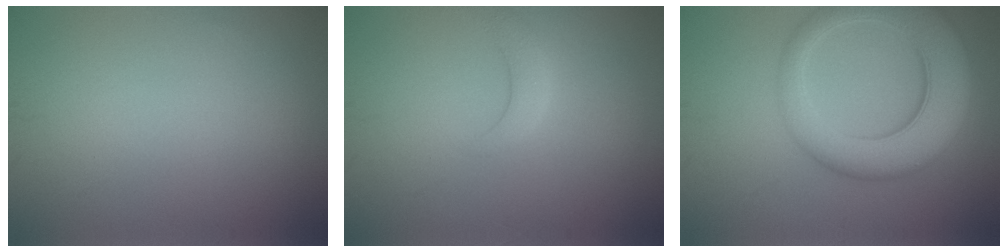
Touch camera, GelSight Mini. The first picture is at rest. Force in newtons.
{"total": 2.3, "press": 2.2, "slide": 0.1}
{"total": 8.6, "press": 8.6, "slide": 0.6}